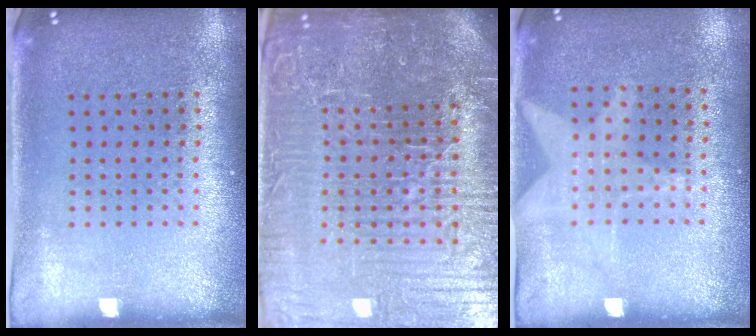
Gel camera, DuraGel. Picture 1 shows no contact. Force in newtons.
{"total": 7.1, "press": 6.4, "slide": 3.2}
{"total": 1.3, "press": 0.9, "slide": 0.9}